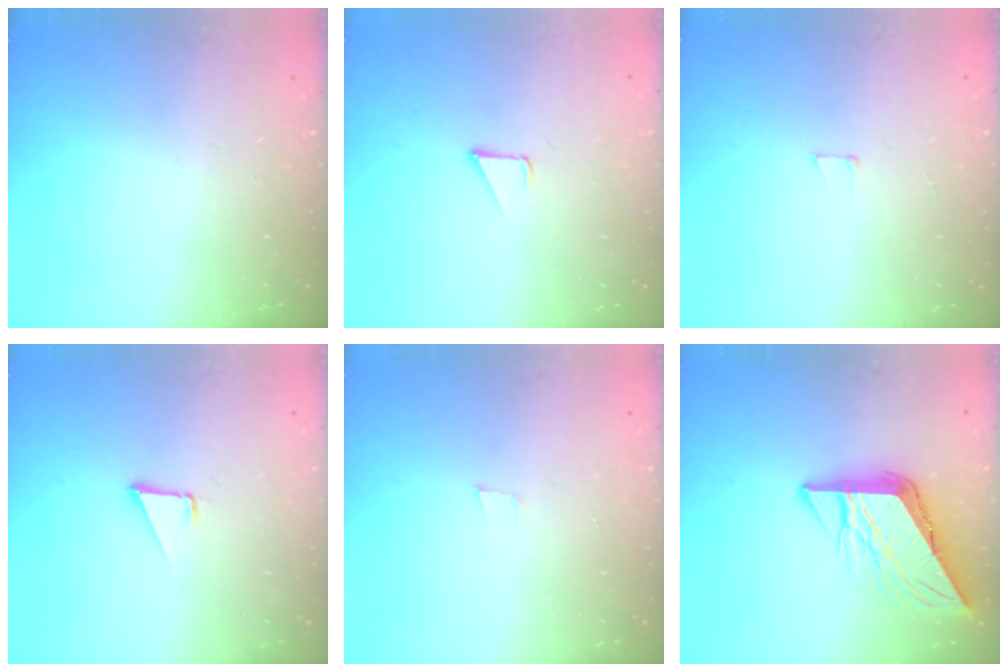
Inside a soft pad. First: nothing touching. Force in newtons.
{"total": 1.7, "press": 1.7, "slide": 0.1}
{"total": 3.0, "press": 3.0, "slide": 0.2}
{"total": 1.7, "press": 1.7, "slide": 0.1}
{"total": 3.4, "press": 2.2, "slide": 2.6}
{"total": 9.0, "press": 8.9, "slide": 1.0}